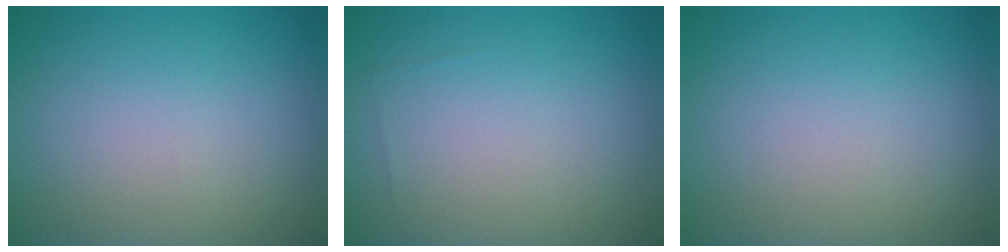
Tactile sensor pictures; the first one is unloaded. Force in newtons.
{"total": 0.0}
{"total": 0.0}